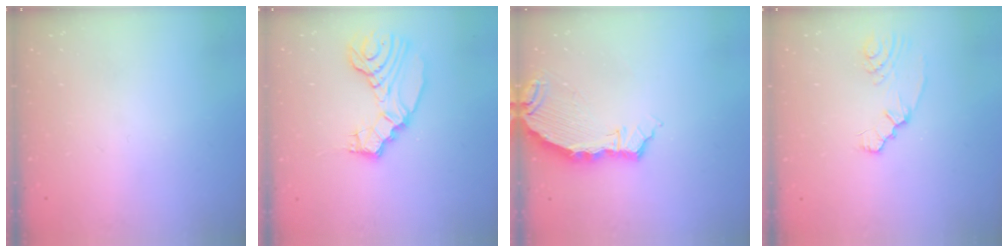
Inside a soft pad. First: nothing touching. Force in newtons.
{"total": 11.6, "press": 11.4, "slide": 2.1}
{"total": 7.4, "press": 6.4, "slide": 3.7}
{"total": 2.5, "press": 2.3, "slide": 0.9}